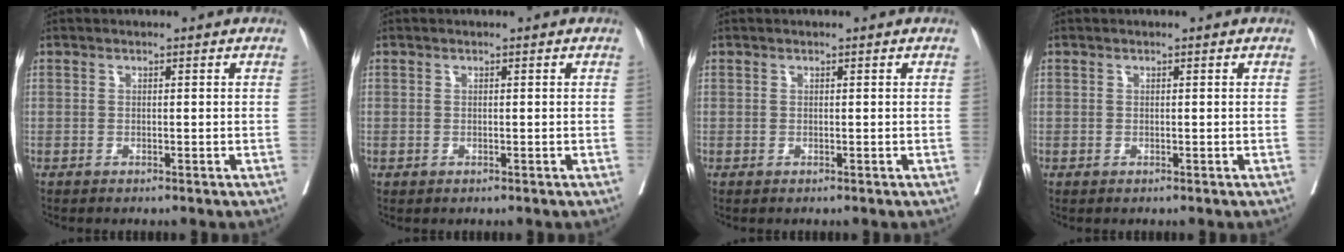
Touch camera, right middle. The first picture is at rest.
{"total": 0.0}
{"total": 0.0}
{"total": 0.0}